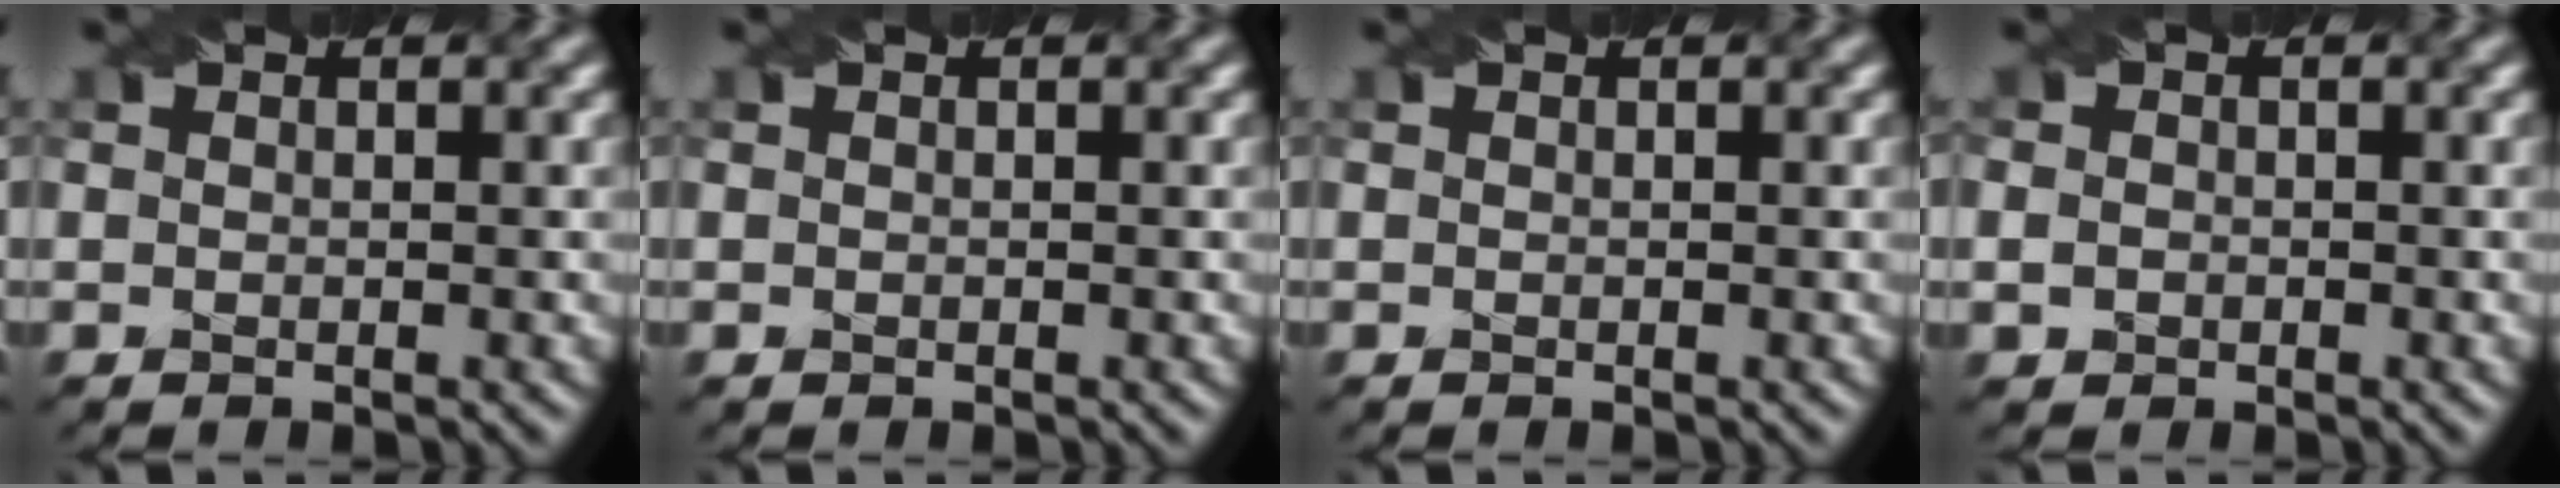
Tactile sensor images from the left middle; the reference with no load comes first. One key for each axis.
{"total": 0.0}
{"total": 0.0}
{"total": 1.2, "fx": -0.2, "fy": 1.2, "fz": 0.3, "tx": 0.003, "ty": 0.001, "tz": -0.009}